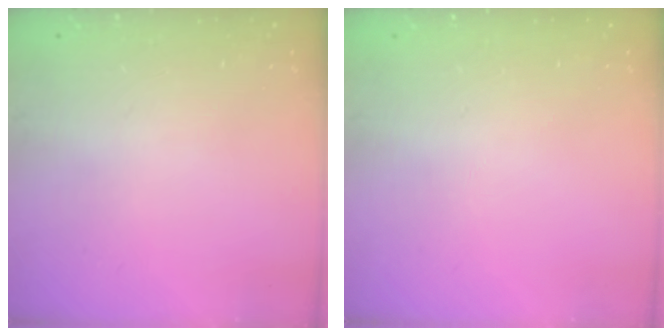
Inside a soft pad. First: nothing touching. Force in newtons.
{"total": 0.0}